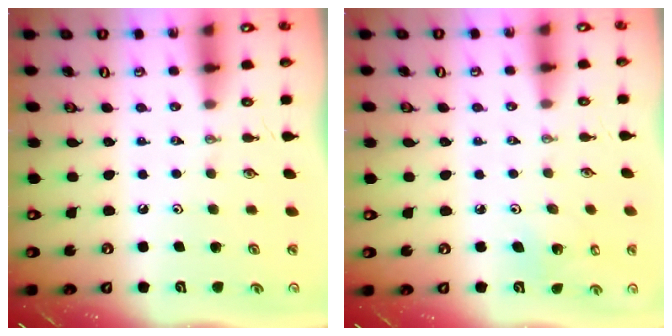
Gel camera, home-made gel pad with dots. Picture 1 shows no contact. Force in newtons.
{"total": 4.5, "press": 4.5, "slide": 0.4}